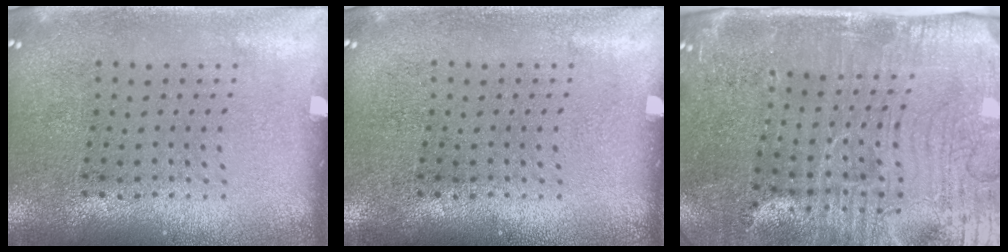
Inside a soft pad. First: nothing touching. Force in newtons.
{"total": 0.0}
{"total": 5.1, "press": 4.5, "slide": 2.5}